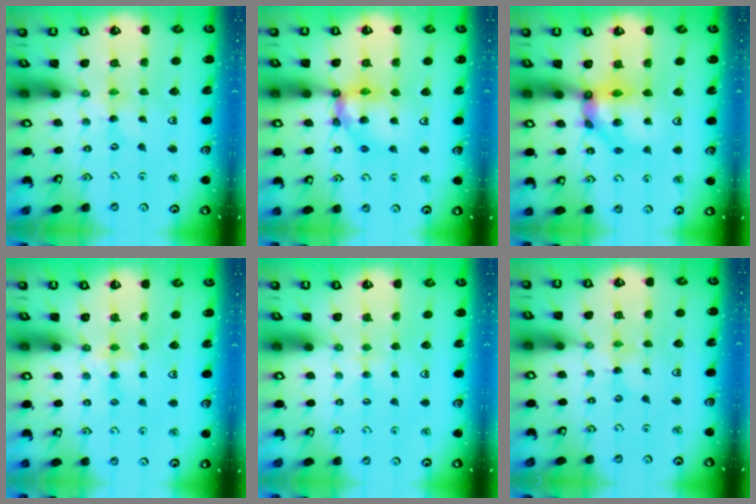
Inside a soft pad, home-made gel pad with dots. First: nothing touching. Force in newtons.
{"total": 13.0, "press": 12.9, "slide": 1.5}
{"total": 10.6, "press": 10.6, "slide": 1.2}
{"total": 3.6, "press": 3.5, "slide": 0.5}
{"total": 2.7, "press": 2.7, "slide": 0.6}
{"total": 0.0}